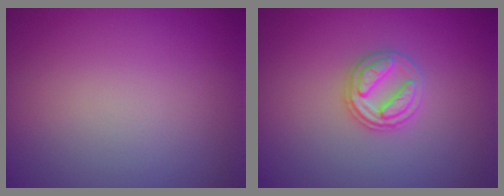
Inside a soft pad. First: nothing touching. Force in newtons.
{"total": 2.7, "press": 2.7, "slide": 0.3}